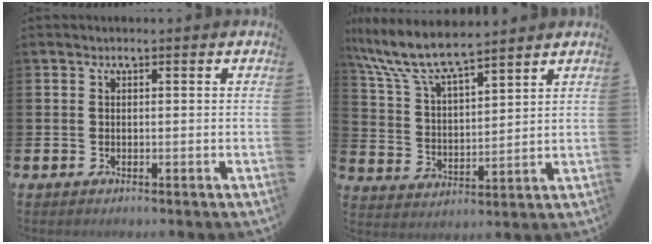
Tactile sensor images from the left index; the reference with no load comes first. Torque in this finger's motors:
{"motor_torque": [0.40, -0.27, 1.02, 0.21]}